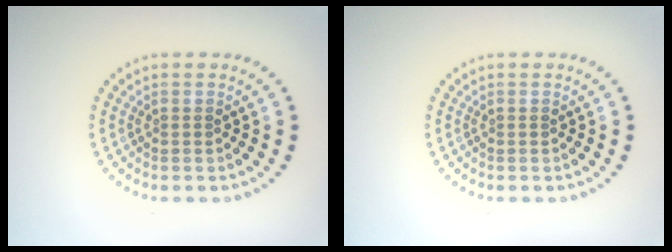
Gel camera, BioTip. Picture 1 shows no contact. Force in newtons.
{"total": 0.0}